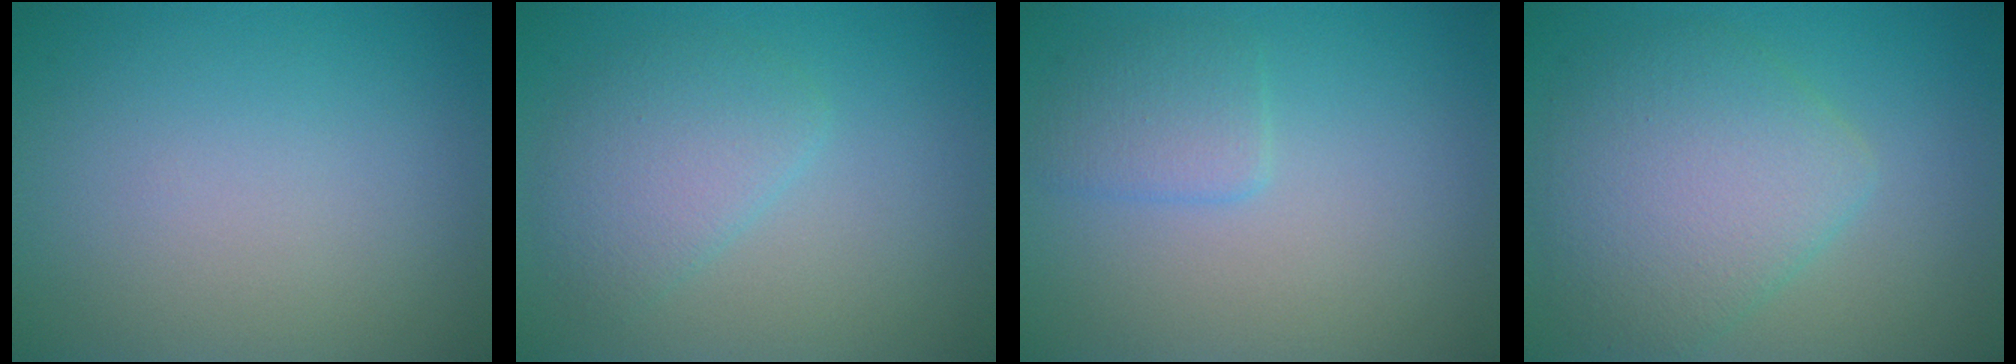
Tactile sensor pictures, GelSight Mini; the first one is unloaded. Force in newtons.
{"total": 3.2, "press": 3.2, "slide": 0.1}
{"total": 2.0, "press": 2.0, "slide": 0.1}
{"total": 5.9, "press": 5.9, "slide": 0.1}